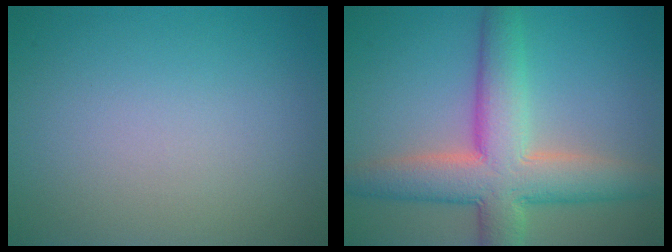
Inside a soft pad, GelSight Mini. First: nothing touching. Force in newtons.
{"total": 8.4, "press": 8.4, "slide": 0.5}